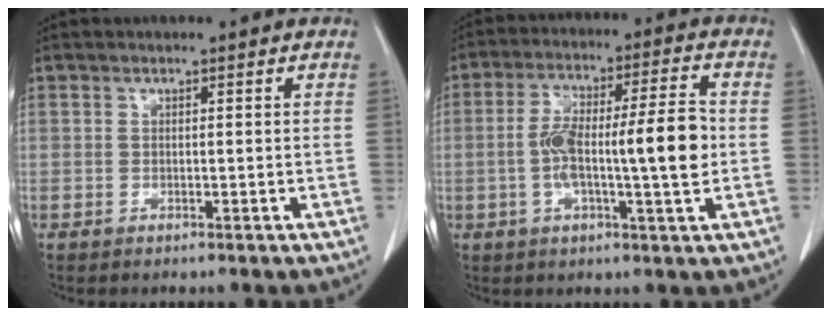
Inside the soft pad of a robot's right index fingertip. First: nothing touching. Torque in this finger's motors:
{"motor_torque": [1.36, -0.28, 0.41, 0.17]}